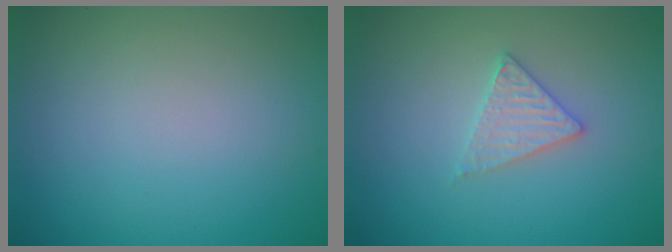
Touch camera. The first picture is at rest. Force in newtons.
{"total": 2.1, "press": 2.1, "slide": 0.3}